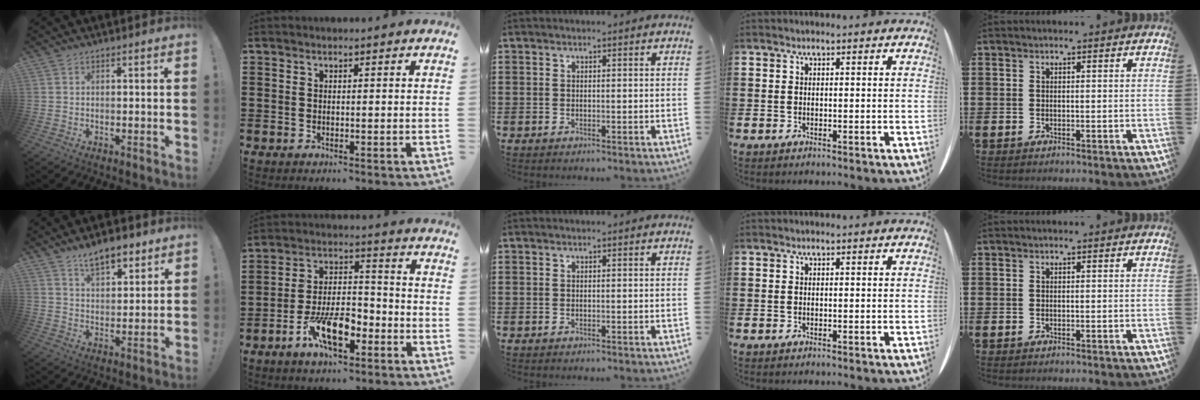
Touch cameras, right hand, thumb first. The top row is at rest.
{"thumb": {"total": 8.8, "force": [6.5, 3.9, 4.6], "torque": [-0.064, -0.035, 0.116]}, "index": {"total": 10.2, "force": [-5.3, 4.2, 7.6], "torque": [-0.156, 0.007, -0.096]}}